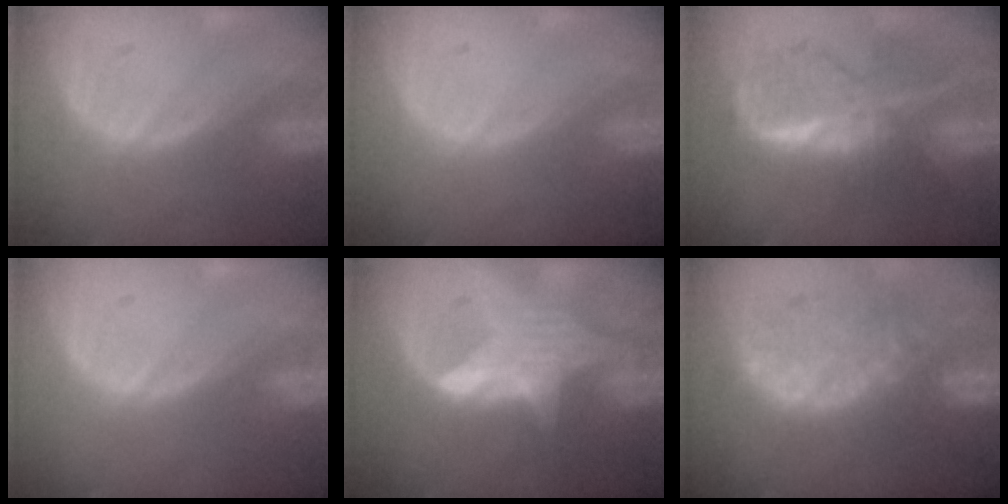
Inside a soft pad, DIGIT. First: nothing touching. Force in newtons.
{"total": 0.0}
{"total": 9.5, "press": 9.5, "slide": 0.6}
{"total": 0.0}
{"total": 5.9, "press": 5.9, "slide": 0.4}
{"total": 10.7, "press": 9.4, "slide": 5.2}